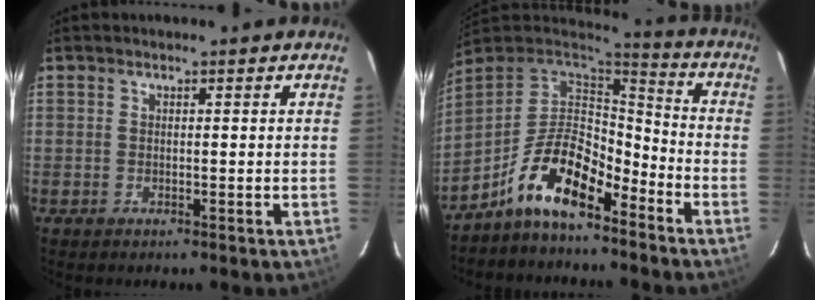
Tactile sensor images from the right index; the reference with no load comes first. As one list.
[{"total": 13.4, "force": [-8.8, 5.1, 8.7], "torque": [-0.178, 0.011, -0.166]}]